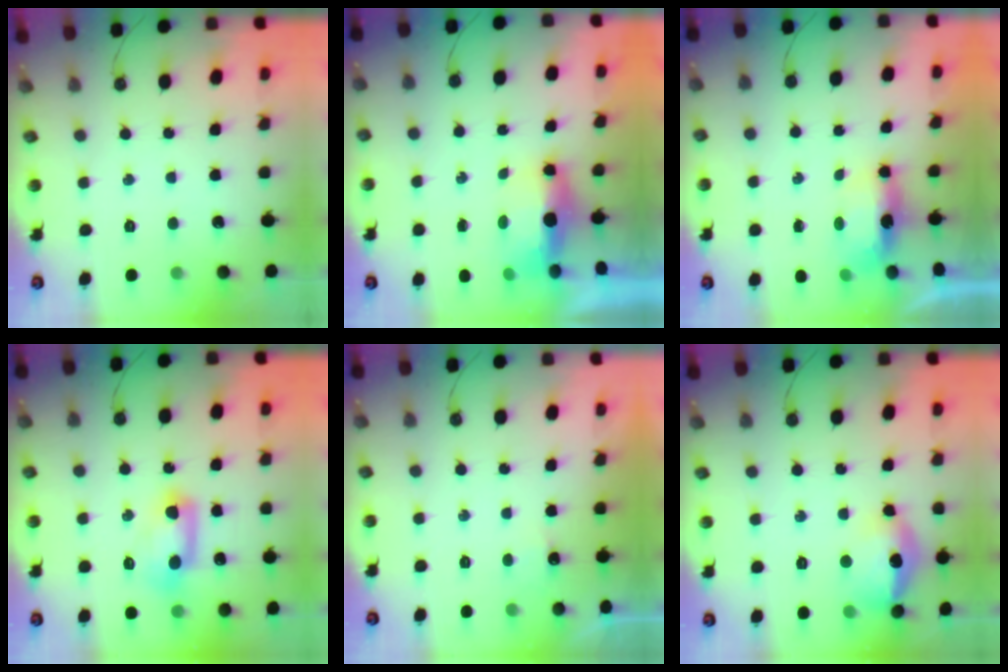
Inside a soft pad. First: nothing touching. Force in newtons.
{"total": 6.1, "press": 6.1, "slide": 0.2}
{"total": 5.8, "press": 5.6, "slide": 1.5}
{"total": 10.9, "press": 10.4, "slide": 3.4}
{"total": 3.5, "press": 3.5, "slide": 0.4}
{"total": 14.4, "press": 14.4, "slide": 1.1}